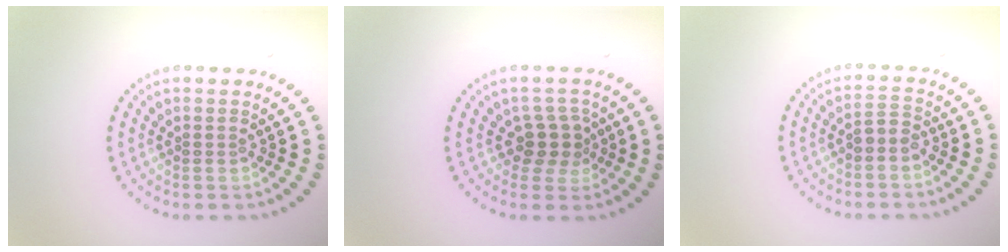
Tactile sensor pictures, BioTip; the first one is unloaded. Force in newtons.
{"total": 2.5, "press": 2.1, "slide": 1.4}
{"total": 1.4, "press": 1.3, "slide": 0.5}